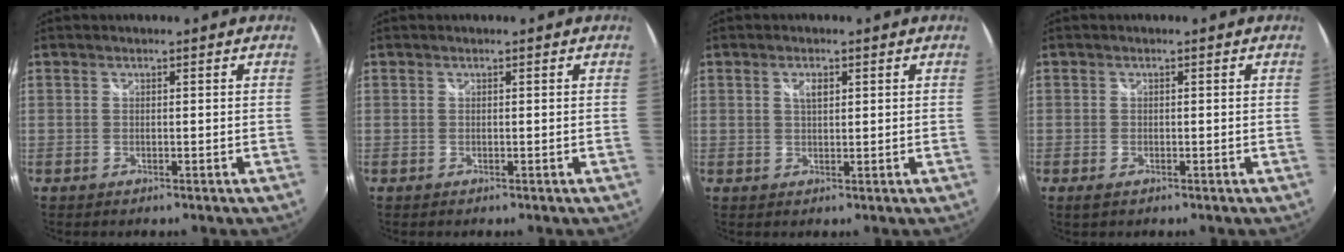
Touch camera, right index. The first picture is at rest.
{"total": 0.0}
{"total": 2.3, "force": [0.9, 1.1, 1.8], "torque": [-0.031, 0.002, 0.015]}
{"total": 1.5, "force": [-0.9, 0.8, 0.9], "torque": [-0.018, -0.005, -0.016]}